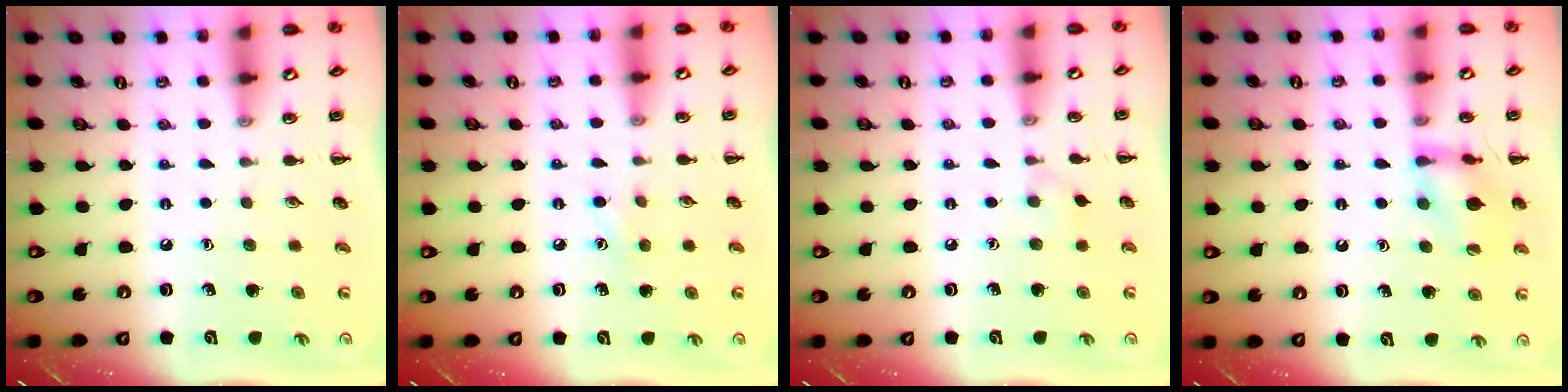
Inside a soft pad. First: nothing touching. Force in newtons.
{"total": 2.0, "press": 1.9, "slide": 0.6}
{"total": 3.7, "press": 3.4, "slide": 1.5}
{"total": 13.7, "press": 13.6, "slide": 2.0}